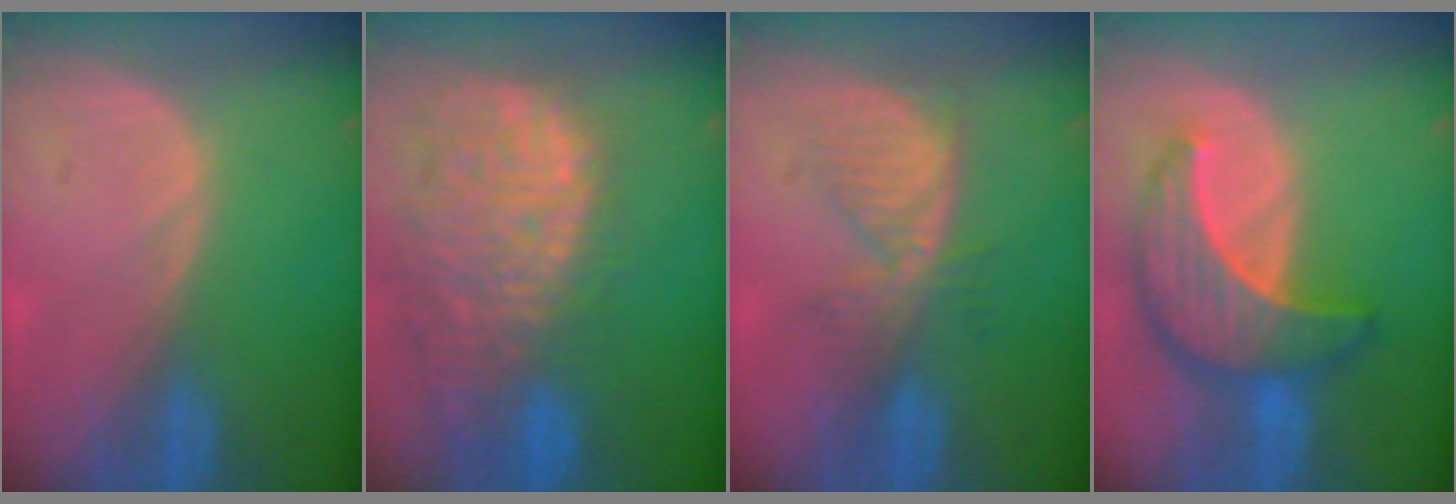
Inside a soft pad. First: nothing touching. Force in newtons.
{"total": 14.2, "press": 11.8, "slide": 7.9}
{"total": 6.0, "press": 5.9, "slide": 0.6}
{"total": 9.6, "press": 9.5, "slide": 0.8}